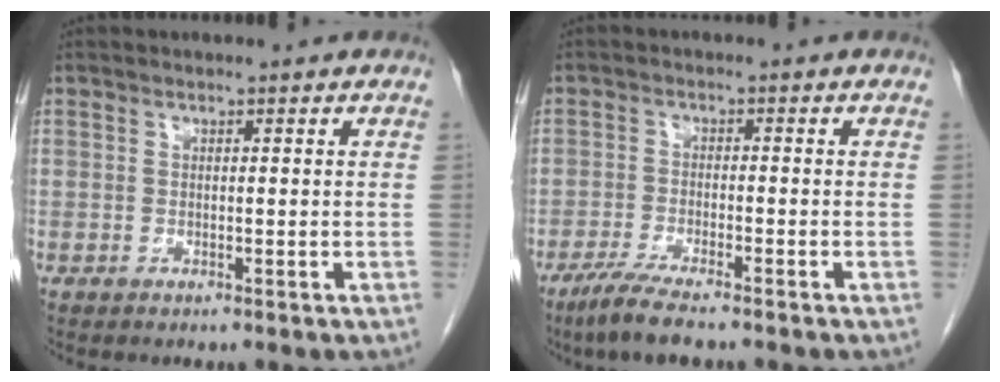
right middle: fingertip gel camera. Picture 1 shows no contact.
{"total": 6.0, "force": [-4.5, 0.3, 3.9], "torque": [-0.076, -0.017, -0.079]}